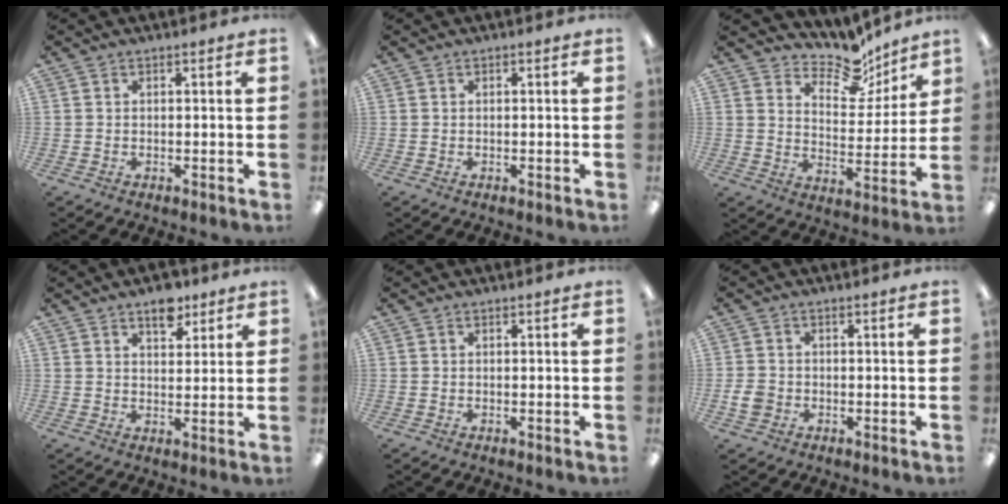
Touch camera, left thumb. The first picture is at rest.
{"total": 0.0}
{"total": 11.6, "force": [9.5, 5.3, 4.3], "torque": [-0.060, -0.076, 0.168]}
{"total": 6.4, "force": [4.5, 3.2, 3.2], "torque": [-0.024, -0.026, 0.073]}
{"total": 0.0}
{"total": 3.2, "force": [-0.8, 2.7, 1.4], "torque": [-0.028, 0.005, -0.015]}